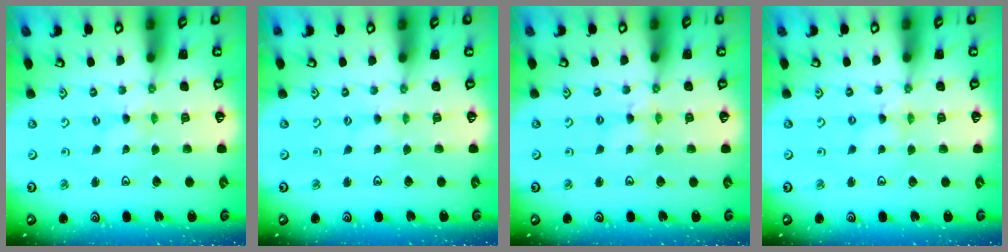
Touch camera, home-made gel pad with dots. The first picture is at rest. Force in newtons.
{"total": 0.0}
{"total": 2.3, "press": 2.3, "slide": 0.3}
{"total": 0.8, "press": 0.8, "slide": 0.2}